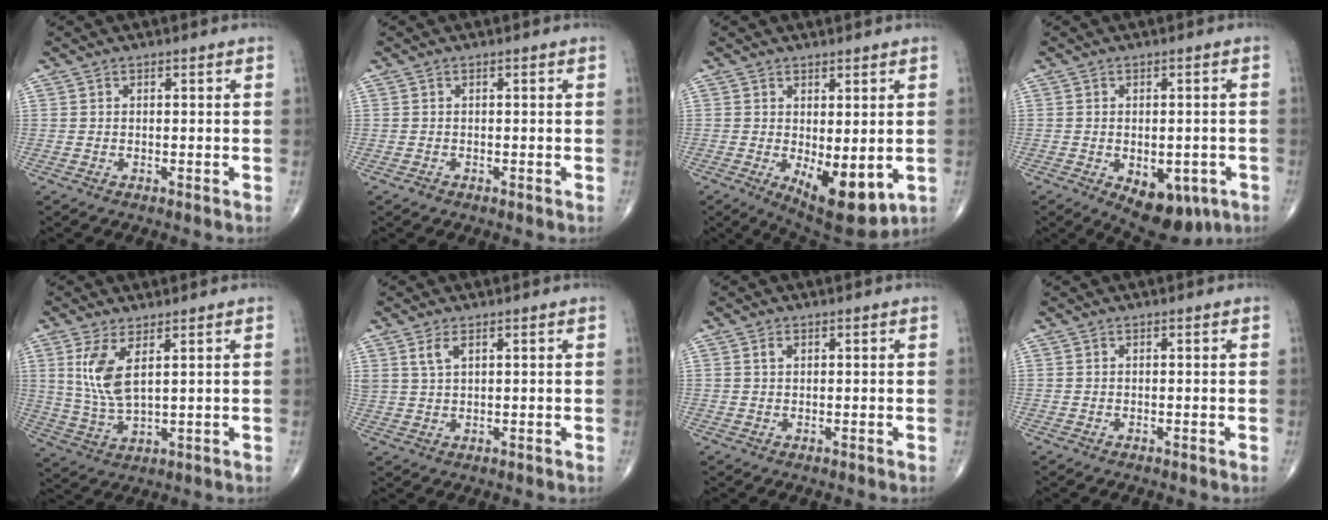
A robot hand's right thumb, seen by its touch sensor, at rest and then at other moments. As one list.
[{"total": 0.6, "force": [-0.4, 0.4, 0.1], "torque": [-0.003, 0.000, -0.011]}, {"total": 10.4, "force": [-1.9, 4.4, 9.2], "torque": [-0.123, -0.024, -0.011]}, {"total": 11.0, "force": [-4.6, 6.1, 7.8], "torque": [-0.084, 0.004, -0.051]}, {"total": 8.2, "force": [2.9, 3.0, 7.1], "torque": [-0.154, -0.019, 0.069]}, {"total": 3.0, "force": [1.6, 1.3, 2.1], "torque": [-0.045, -0.003, 0.039]}, {"total": 1.2, "force": [0.5, 0.7, 0.8], "torque": [-0.014, 0.003, 0.009]}, {"total": 0.0}]